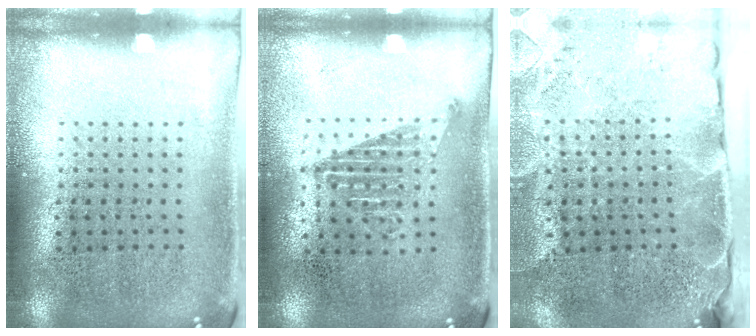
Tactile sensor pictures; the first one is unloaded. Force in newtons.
{"total": 1.1, "press": 1.0, "slide": 0.4}
{"total": 3.9, "press": 3.1, "slide": 2.3}